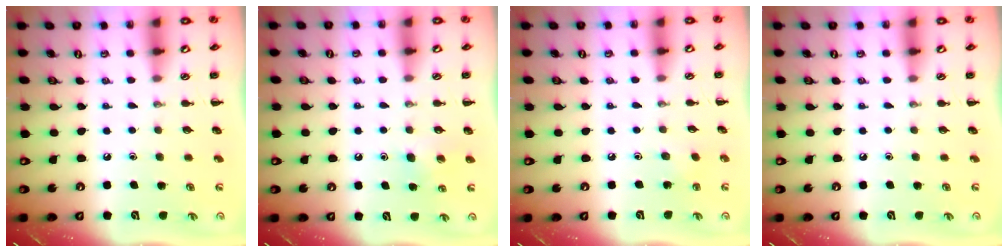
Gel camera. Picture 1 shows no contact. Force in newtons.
{"total": 5.4, "press": 5.2, "slide": 1.5}
{"total": 2.3, "press": 2.2, "slide": 0.7}
{"total": 0.0}